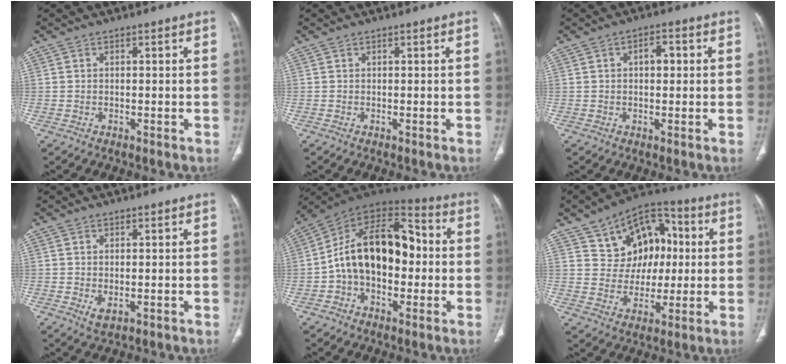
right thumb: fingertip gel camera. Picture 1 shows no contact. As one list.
[{"total": 0.0}, {"total": 3.6, "force": [0.7, 2.0, 2.9], "torque": [-0.039, 0.009, 0.010]}, {"total": 2.2, "force": [-0.4, 1.1, 1.9], "torque": [-0.035, -0.005, 0.002]}, {"total": 19.4, "force": [-0.8, 12.2, 15.1], "torque": [-0.219, 0.052, -0.019]}, {"total": 14.4, "force": [3.7, 11.2, 8.3], "torque": [-0.061, 0.013, 0.061]}]